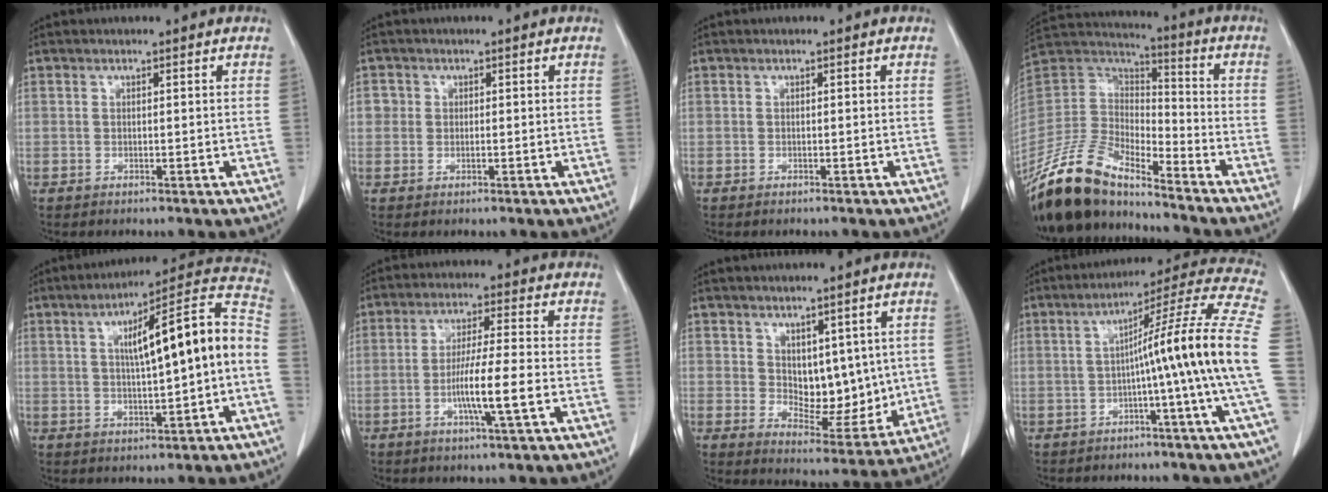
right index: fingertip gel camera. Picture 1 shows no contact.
{"total": 1.8, "force": [0.2, 1.7, 0.4], "torque": [0.005, 0.004, 0.001]}
{"total": 0.0}
{"total": 16.9, "force": [-14.4, 4.7, 7.4], "torque": [-0.150, 0.012, -0.280]}
{"total": 15.7, "force": [0.4, 1.5, 15.6], "torque": [-0.222, 0.039, 0.004]}
{"total": 7.9, "force": [-2.4, -0.4, 7.5], "torque": [-0.137, -0.005, -0.045]}
{"total": 8.5, "force": [1.6, 5.0, 6.7], "torque": [-0.088, -0.007, 0.044]}
{"total": 15.5, "force": [-2.1, -2.9, 15.1], "torque": [-0.201, 0.019, -0.043]}